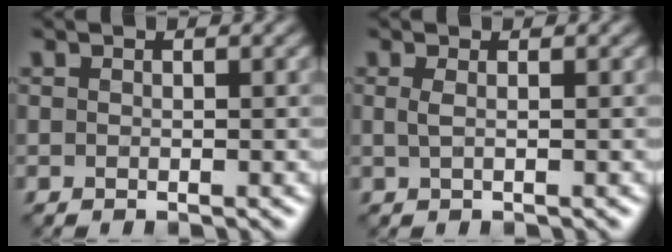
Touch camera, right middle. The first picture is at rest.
{"total": 1.0, "force": [0.1, 0.4, 1.0], "torque": [-0.018, 0.002, 0.001]}